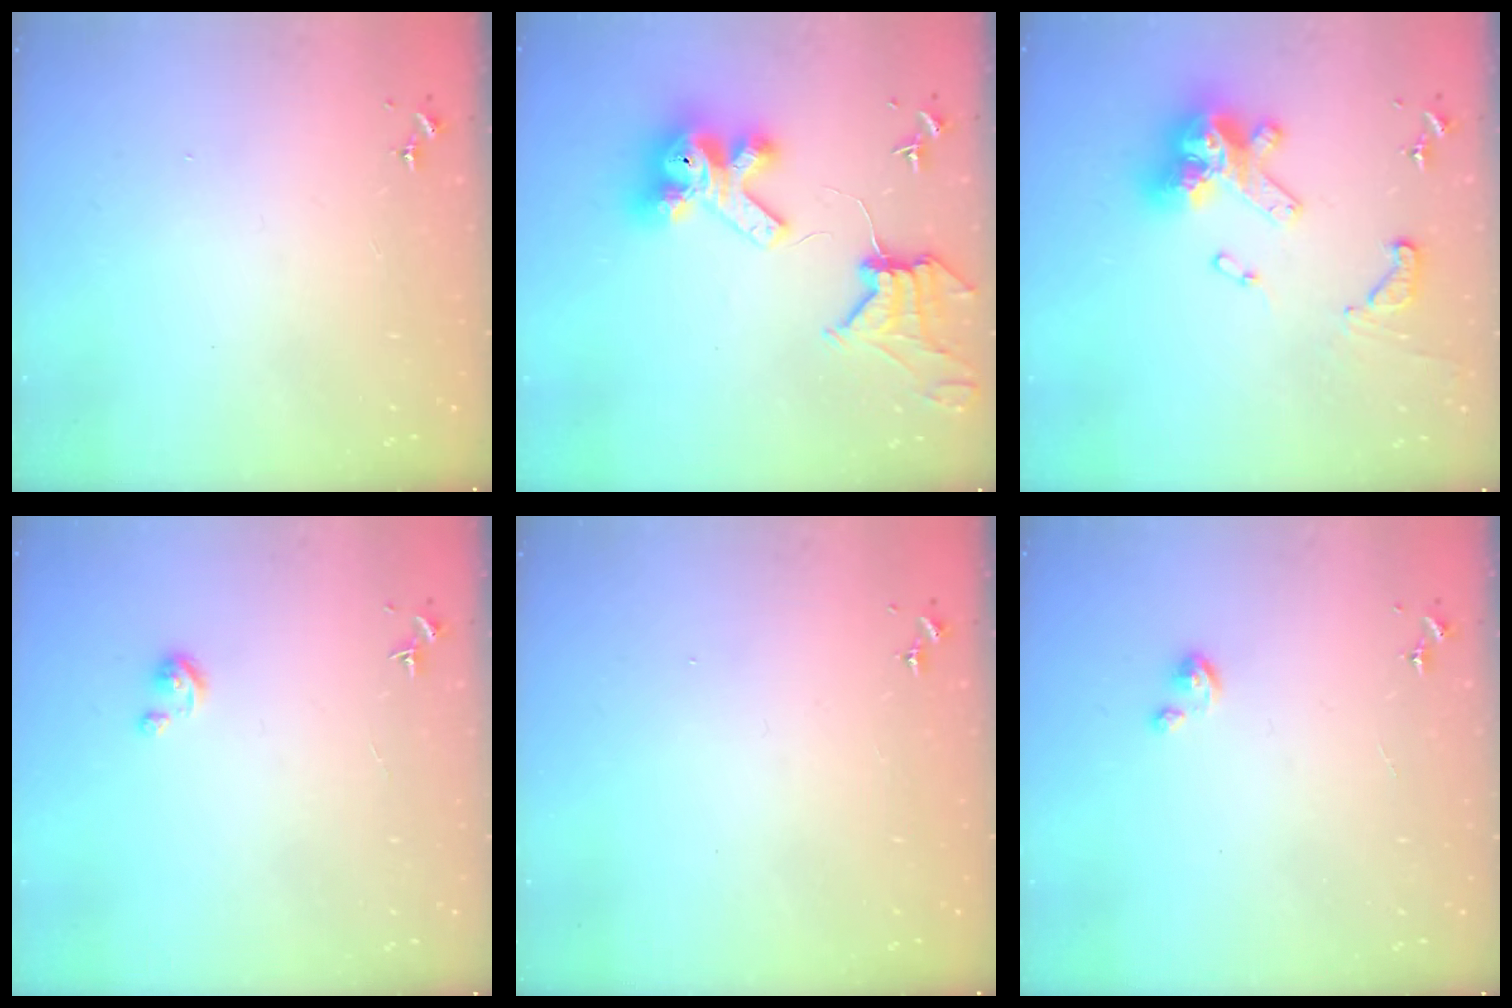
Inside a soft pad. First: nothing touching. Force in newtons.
{"total": 18.0, "press": 17.9, "slide": 2.0}
{"total": 19.0, "press": 18.9, "slide": 1.8}
{"total": 2.7, "press": 2.6, "slide": 0.3}
{"total": 0.0}
{"total": 2.9, "press": 2.9, "slide": 0.2}